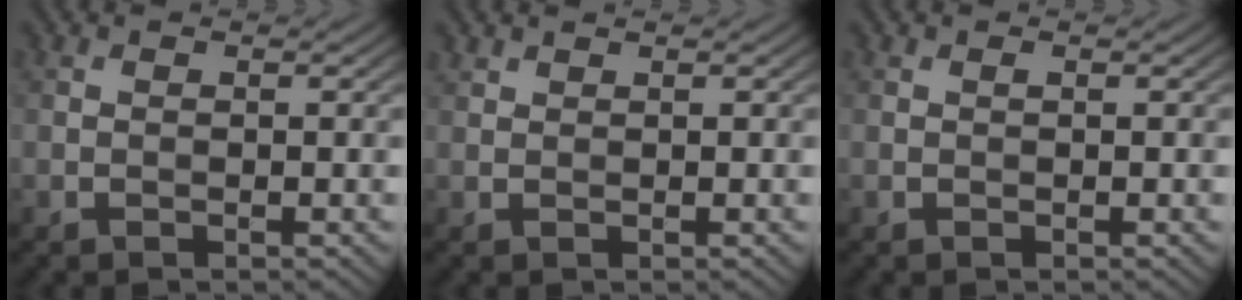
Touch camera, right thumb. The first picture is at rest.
{"total": 0.8, "force": [0.7, 0.2, 0.2], "torque": [-0.006, 0.002, 0.019]}
{"total": 0.0}